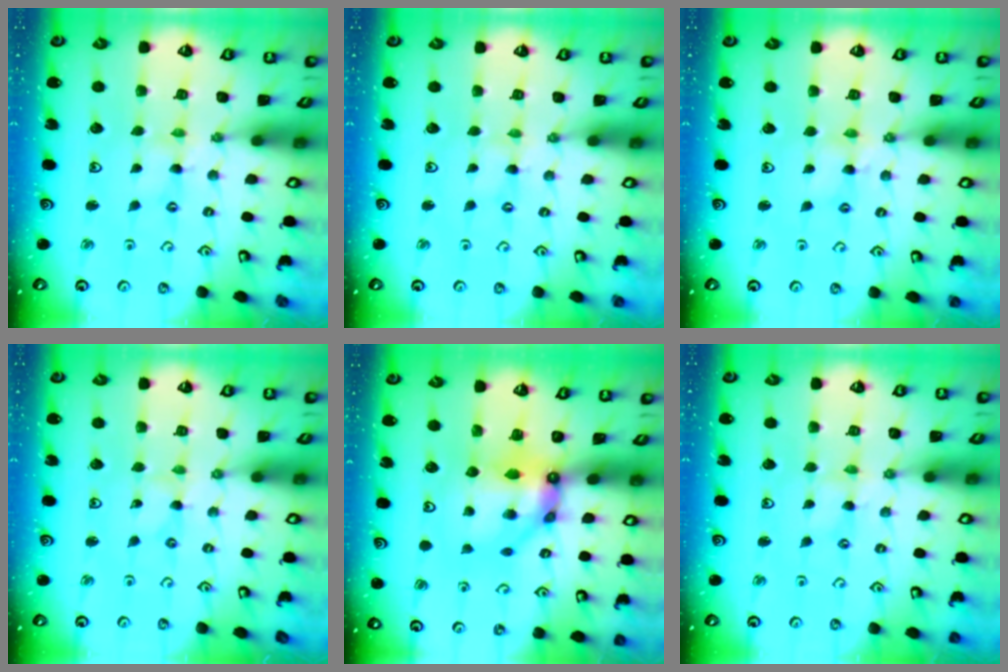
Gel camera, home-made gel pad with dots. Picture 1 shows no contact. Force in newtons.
{"total": 0.0}
{"total": 3.6, "press": 3.6, "slide": 0.4}
{"total": 0.0}
{"total": 9.4, "press": 9.4, "slide": 1.0}
{"total": 0.0}